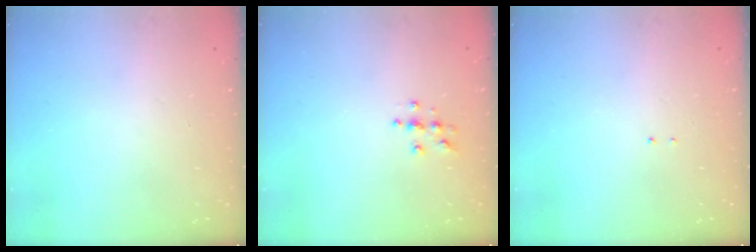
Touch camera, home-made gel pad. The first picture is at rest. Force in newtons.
{"total": 3.9, "press": 3.9, "slide": 0.3}
{"total": 1.3, "press": 1.2, "slide": 0.6}